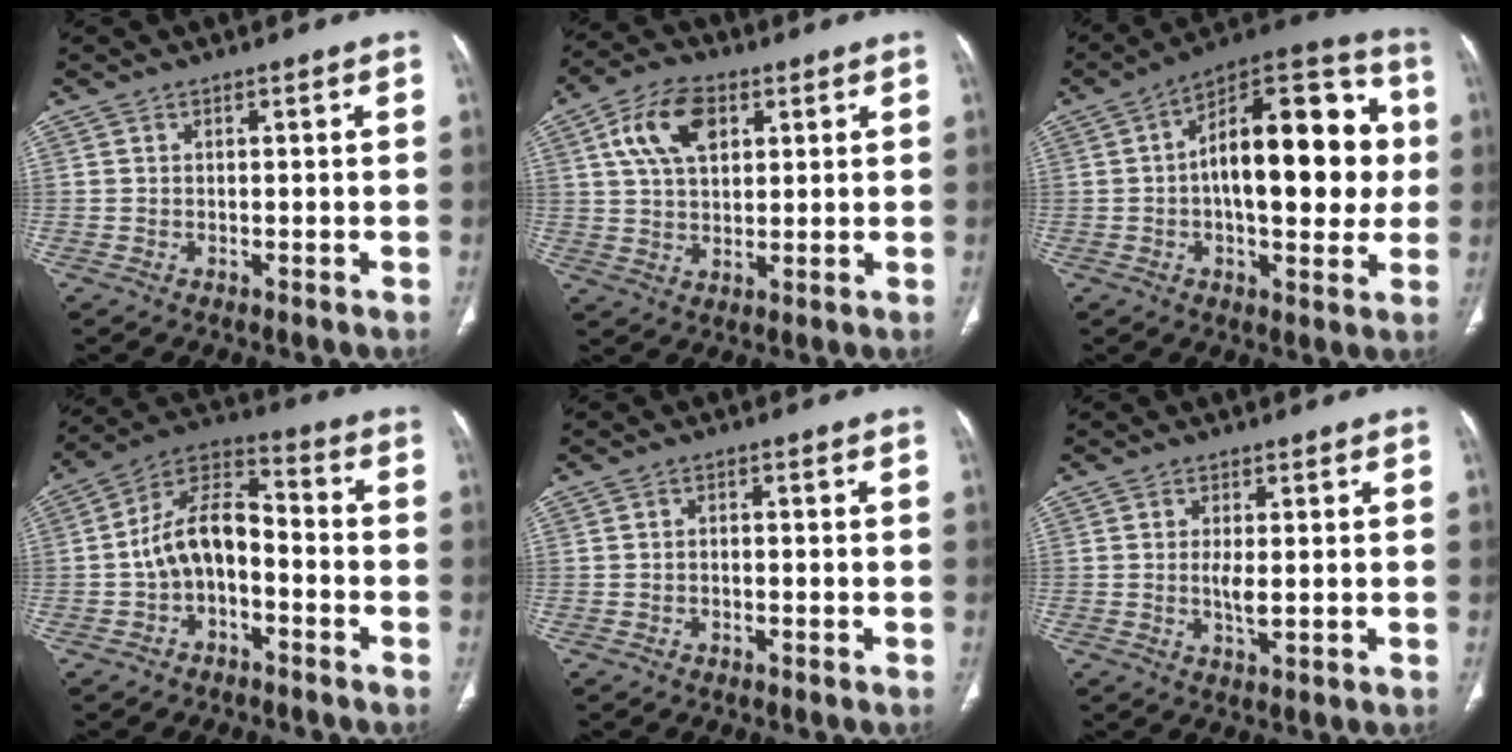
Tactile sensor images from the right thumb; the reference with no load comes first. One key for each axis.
{"total": 10.6, "fx": 4.0, "fy": 6.4, "fz": 7.5, "tx": -0.126, "ty": -0.001, "tz": 0.069}
{"total": 24.4, "fx": 1.6, "fy": 11.2, "fz": 21.7, "tx": -0.288, "ty": 0.031, "tz": 0.013}
{"total": 11.2, "fx": -2.6, "fy": 6.7, "fz": 8.5, "tx": -0.138, "ty": 0.052, "tz": -0.057}
{"total": 0.7, "fx": -0.4, "fy": 0.4, "fz": 0.4, "tx": -0.005, "ty": 0.004, "tz": -0.009}
{"total": 3.1, "fx": 0.0, "fy": 0.8, "fz": 3.0, "tx": -0.066, "ty": -0.010, "tz": 0.001}